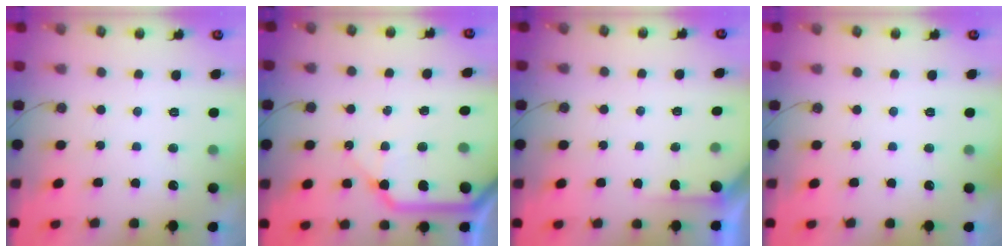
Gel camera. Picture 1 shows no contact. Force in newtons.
{"total": 15.8, "press": 15.7, "slide": 2.0}
{"total": 2.9, "press": 2.9, "slide": 0.2}
{"total": 0.0}